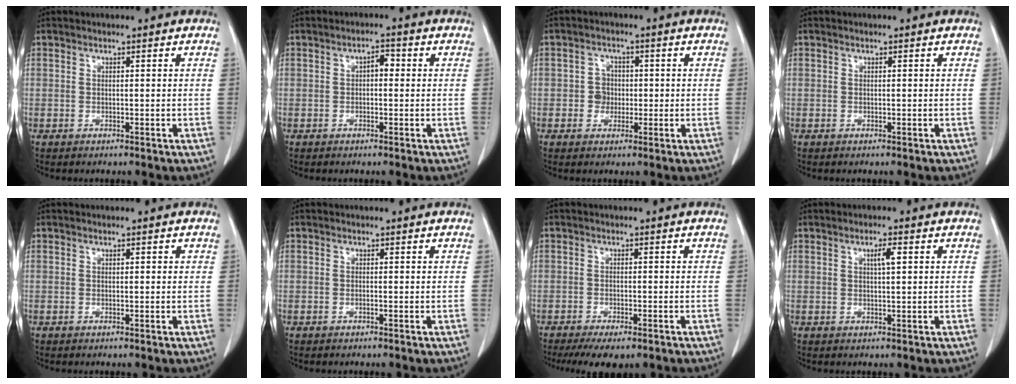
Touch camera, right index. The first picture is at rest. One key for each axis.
{"total": 2.1, "fx": 0.2, "fy": 1.1, "fz": 1.9, "tx": -0.024, "ty": 0.009, "tz": -0.001}
{"total": 3.1, "fx": -0.4, "fy": 2.9, "fz": 1.0, "tx": -0.011, "ty": 0.010, "tz": -0.005}
{"total": 0.0}
{"total": 0.6, "fx": 0.3, "fy": 0.2, "fz": 0.5, "tx": -0.008, "ty": 0.000, "tz": 0.004}
{"total": 0.0}
{"total": 6.1, "fx": -4.4, "fy": 2.5, "fz": 3.4, "tx": -0.045, "ty": -0.008, "tz": -0.065}
{"total": 2.2, "fx": 0.8, "fy": 0.2, "fz": 2.1, "tx": -0.036, "ty": 0.000, "tz": 0.014}